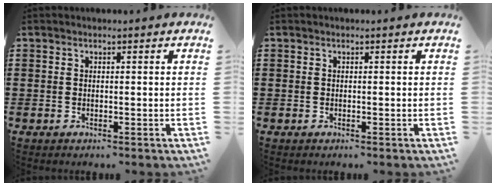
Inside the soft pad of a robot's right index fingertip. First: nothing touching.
{"total": 0.0}